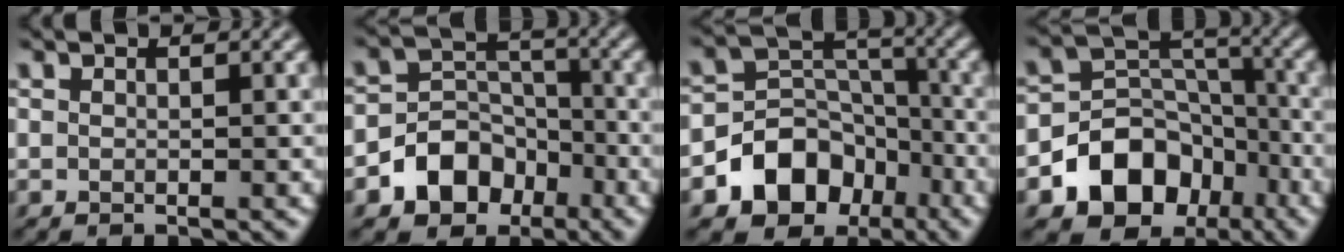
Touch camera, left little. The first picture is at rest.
{"total": 6.6, "force": [-3.5, 5.0, 2.4], "torque": [-0.017, 0.009, -0.080]}
{"total": 8.3, "force": [-4.4, 6.3, 3.2], "torque": [-0.042, 0.007, -0.090]}
{"total": 9.3, "force": [-4.7, 7.0, 3.8], "torque": [-0.053, 0.008, -0.095]}